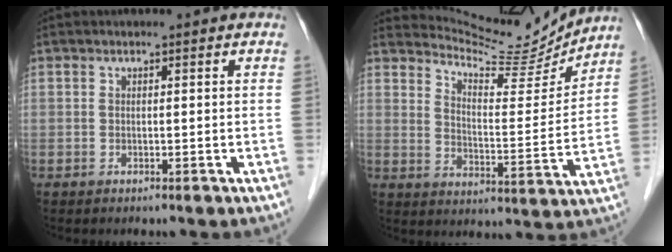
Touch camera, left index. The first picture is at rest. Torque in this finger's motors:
{"motor_torque": [0.23, -0.36, -0.31, -0.02]}